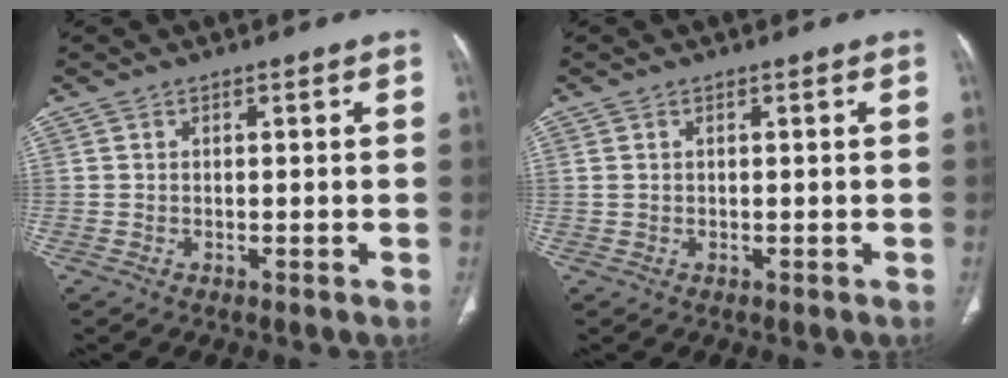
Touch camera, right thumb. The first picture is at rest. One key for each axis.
{"total": 0.8, "fx": 0.2, "fy": 0.5, "fz": 0.6, "tx": -0.017, "ty": 0.010, "tz": 0.010}